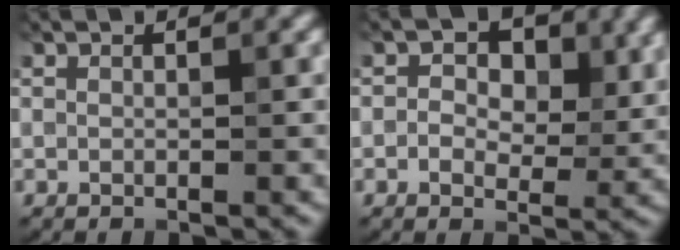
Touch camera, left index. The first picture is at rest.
{"total": 5.0, "force": [1.2, 3.3, 3.5], "torque": [-0.039, -0.004, 0.009]}